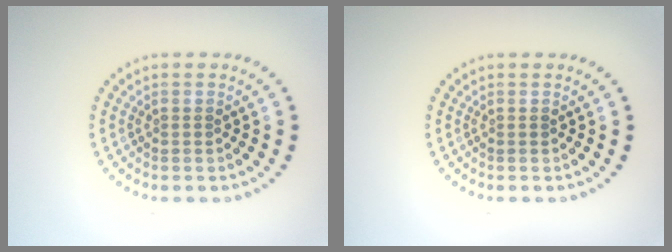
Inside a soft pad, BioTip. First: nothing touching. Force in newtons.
{"total": 0.0}